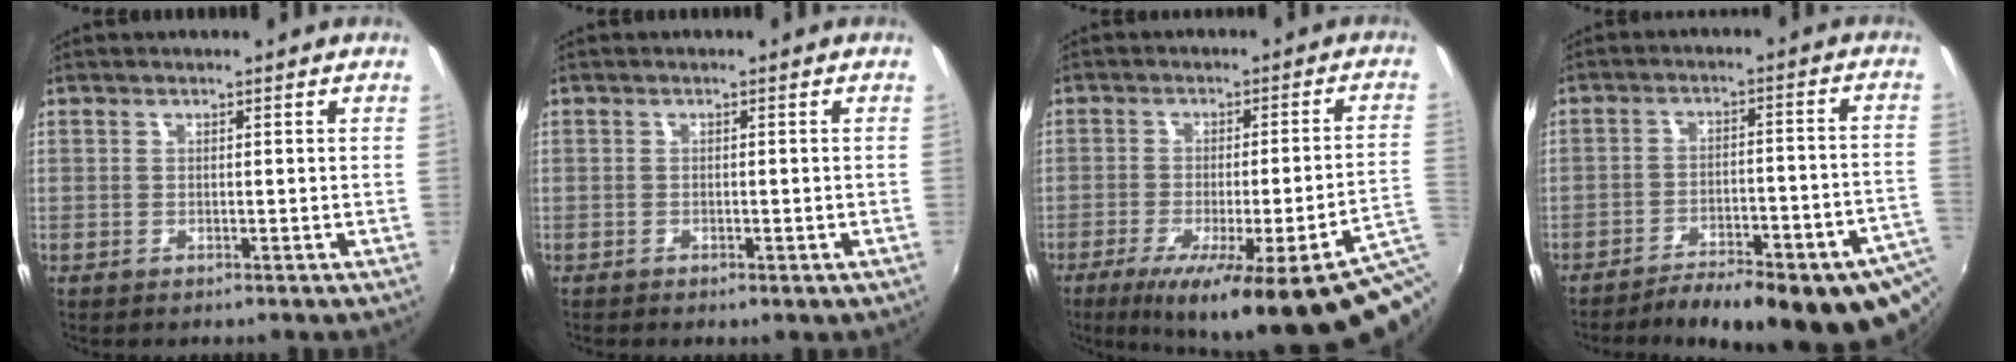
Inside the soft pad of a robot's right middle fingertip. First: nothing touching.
{"total": 1.0, "force": [-0.6, 0.4, 0.7], "torque": [-0.012, -0.004, -0.010]}
{"total": 22.0, "force": [-10.7, 2.4, 19.1], "torque": [-0.279, -0.050, -0.133]}
{"total": 22.6, "force": [-17.1, 5.4, 13.7], "torque": [-0.183, -0.037, -0.221]}